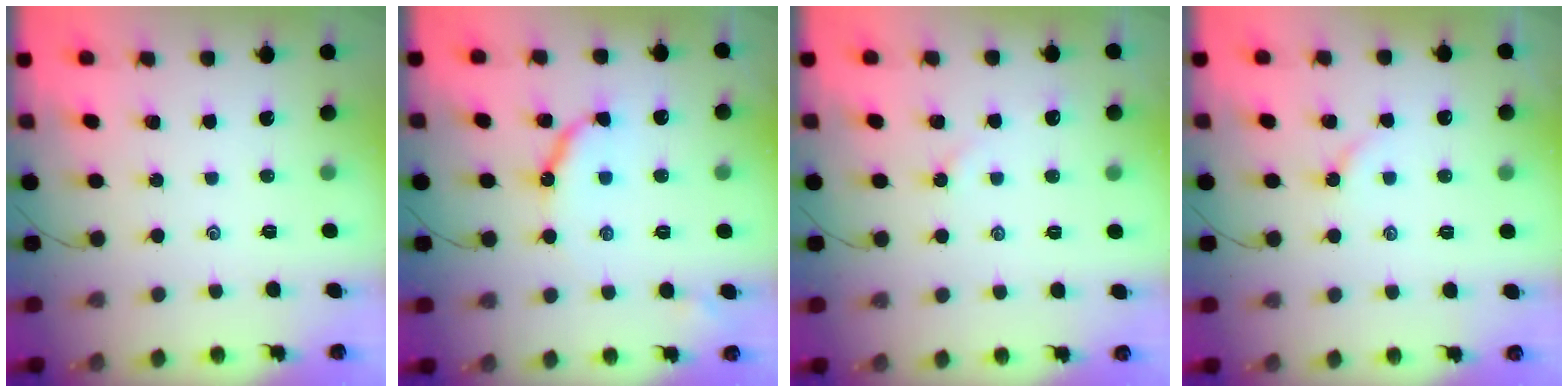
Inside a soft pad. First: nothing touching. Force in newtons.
{"total": 9.9, "press": 9.9, "slide": 0.7}
{"total": 3.6, "press": 3.6, "slide": 0.6}
{"total": 2.7, "press": 2.7, "slide": 0.4}